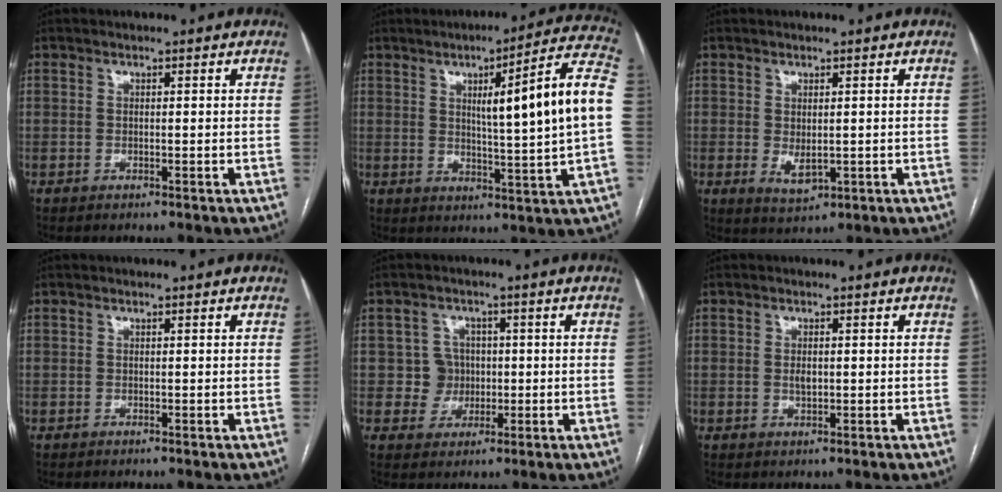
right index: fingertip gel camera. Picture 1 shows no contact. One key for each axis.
{"total": 16.0, "fx": 2.0, "fy": -0.9, "fz": 15.8, "tx": -0.218, "ty": 0.014, "tz": 0.025}
{"total": 3.3, "fx": -0.3, "fy": 1.6, "fz": 2.8, "tx": -0.048, "ty": -0.010, "tz": 0.006}
{"total": 0.0}
{"total": 4.3, "fx": 0.0, "fy": 4.3, "fz": 0.4, "tx": 0.004, "ty": 0.016, "tz": 0.005}
{"total": 1.5, "fx": 0.1, "fy": 0.8, "fz": 1.3, "tx": -0.022, "ty": 0.000, "tz": 0.002}